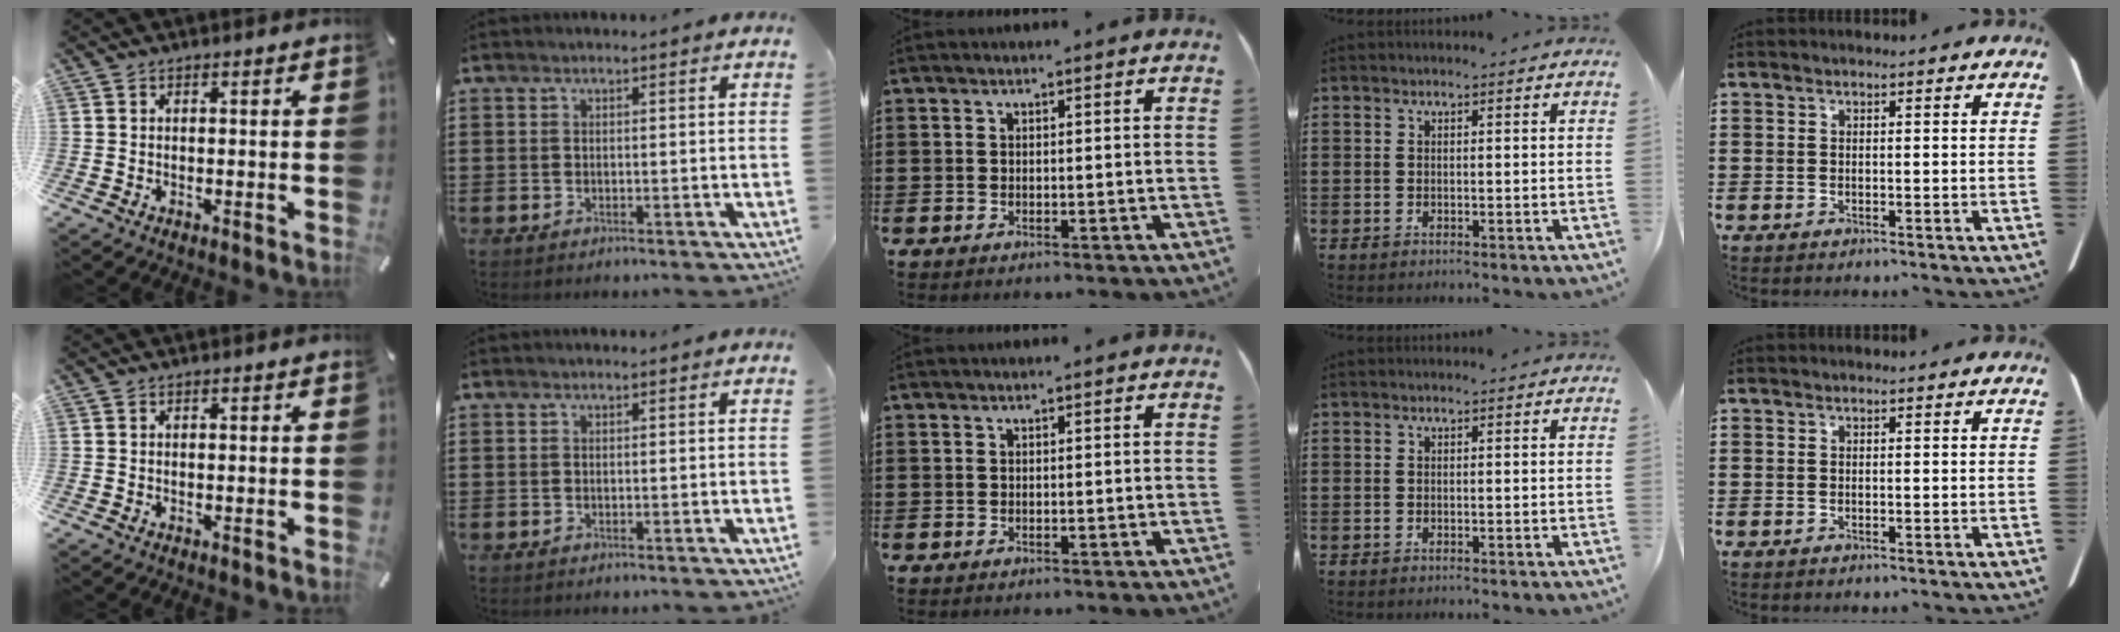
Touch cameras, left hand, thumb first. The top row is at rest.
{}